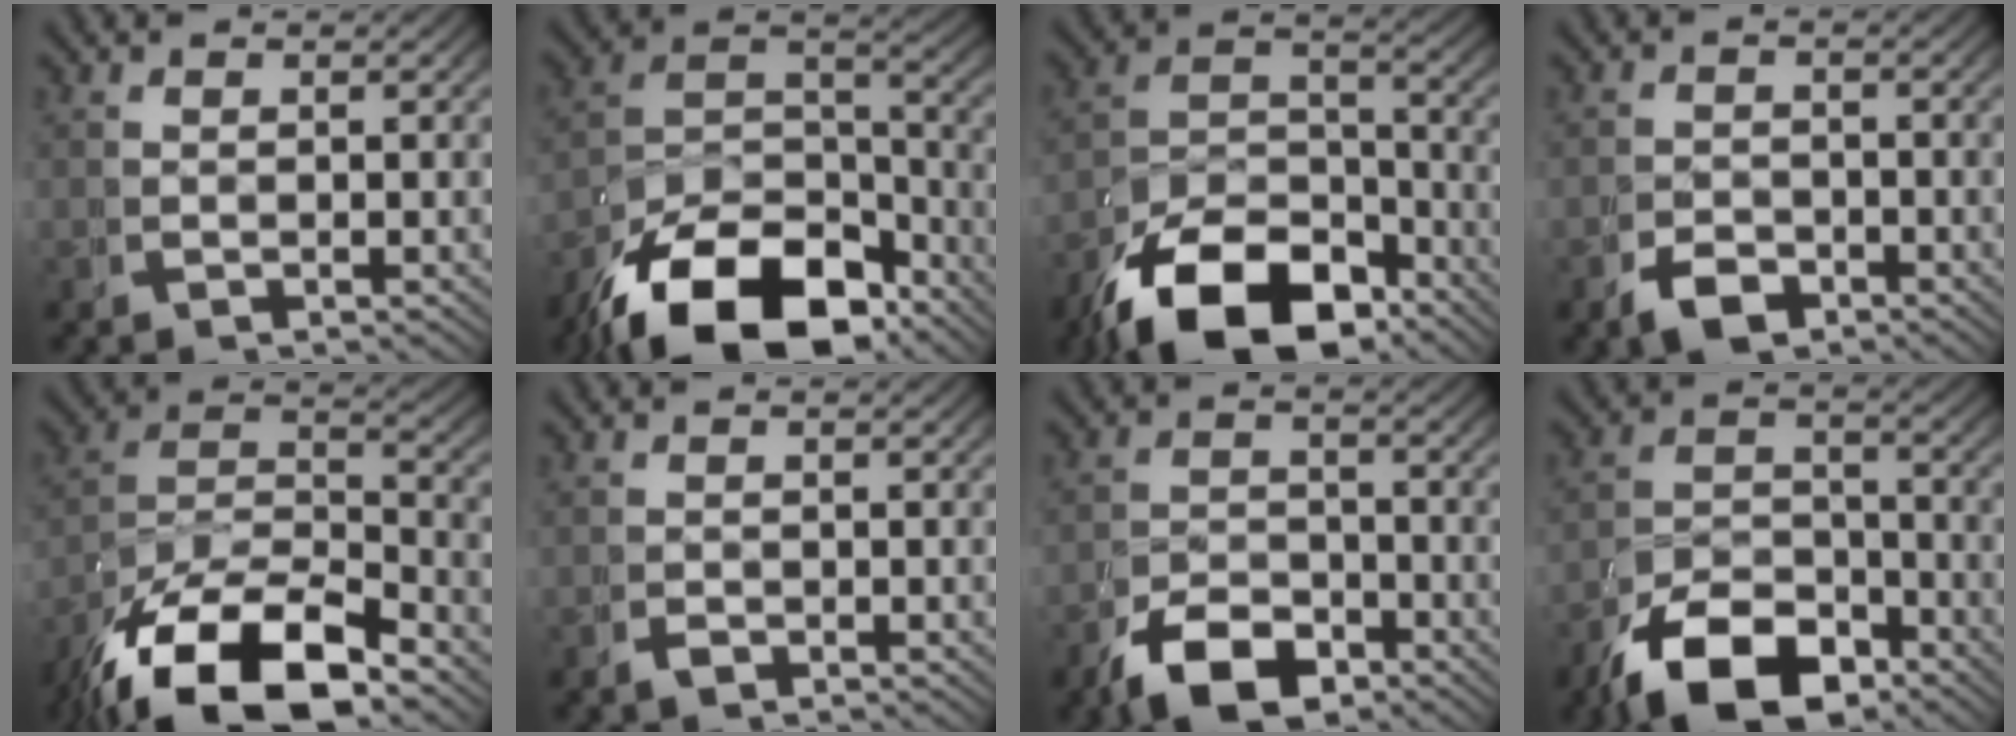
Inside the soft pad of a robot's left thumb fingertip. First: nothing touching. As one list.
[{"total": 12.5, "force": [-5.9, 7.1, 8.4], "torque": [-0.163, -0.051, -0.076]}, {"total": 12.1, "force": [-6.6, 6.9, 7.4], "torque": [-0.133, -0.046, -0.092]}, {"total": 2.3, "force": [-2.0, 1.0, 0.7], "torque": [0.000, -0.002, -0.039]}, {"total": 13.2, "force": [-4.7, 8.0, 9.4], "torque": [-0.189, -0.040, -0.065]}, {"total": 0.8, "force": [-0.7, 0.1, 0.1], "torque": [0.004, 0.002, -0.017]}, {"total": 5.0, "force": [-3.6, 2.6, 2.4], "torque": [-0.023, -0.010, -0.066]}, {"total": 8.4, "force": [-5.3, 4.7, 4.5], "torque": [-0.062, -0.025, -0.084]}]